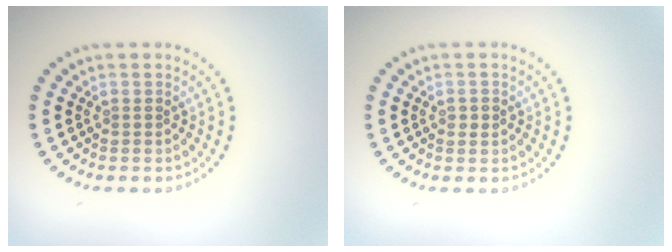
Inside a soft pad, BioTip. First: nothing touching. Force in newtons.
{"total": 0.9, "press": 0.9, "slide": 0.2}